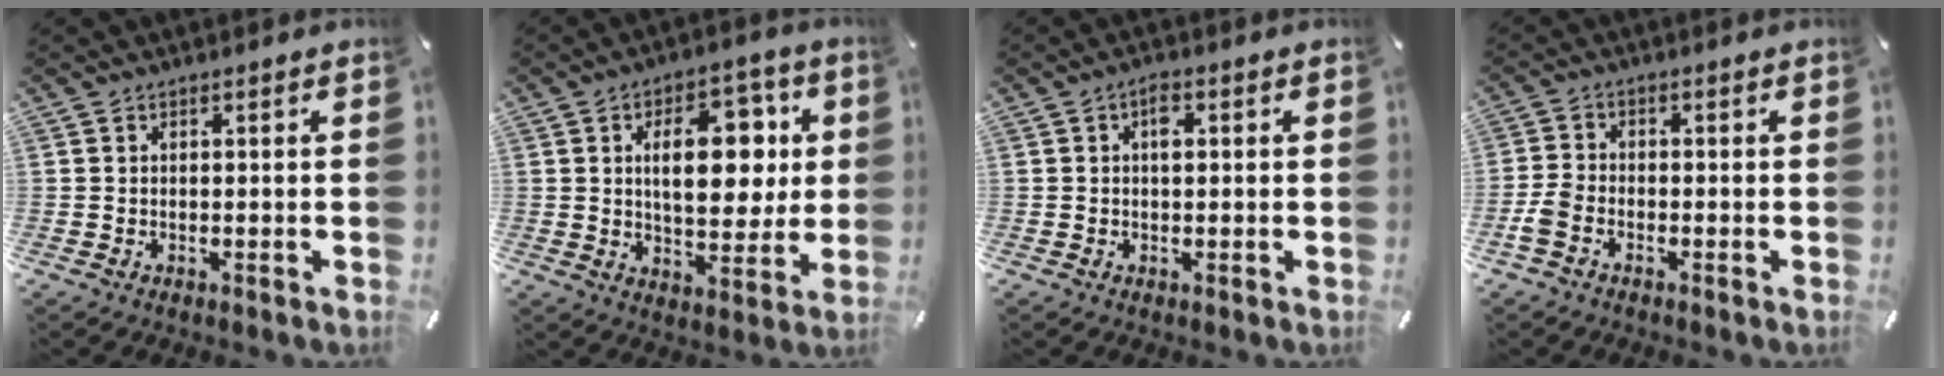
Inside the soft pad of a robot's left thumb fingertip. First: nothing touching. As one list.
[{"total": 15.8, "force": [3.8, 9.1, 12.3], "torque": [-0.170, 0.001, 0.059]}, {"total": 2.8, "force": [0.7, 1.4, 2.3], "torque": [-0.034, 0.002, 0.006]}, {"total": 3.7, "force": [-1.7, 2.2, 2.4], "torque": [-0.059, 0.002, -0.036]}]